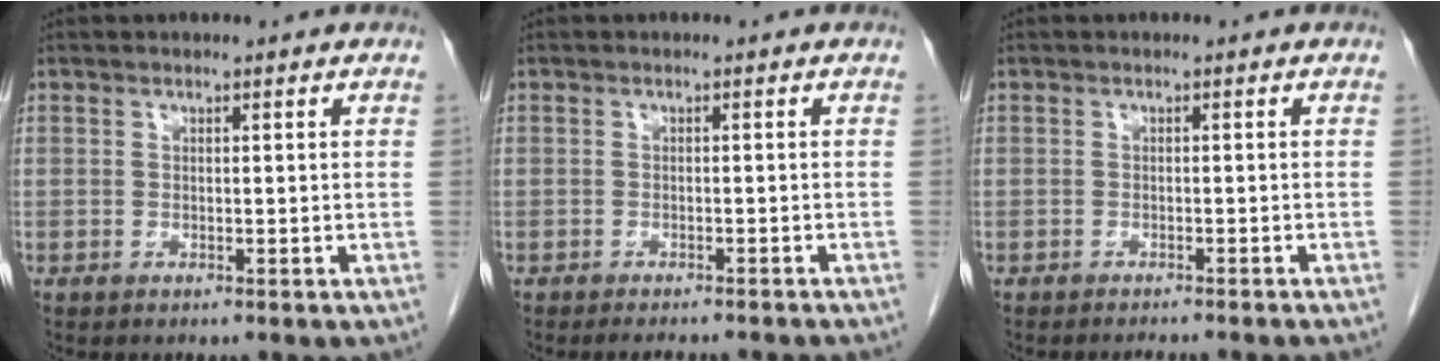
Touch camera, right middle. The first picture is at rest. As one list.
[{"total": 6.0, "force": [-5.5, 0.6, 2.4], "torque": [-0.025, -0.009, -0.066]}, {"total": 3.8, "force": [-3.4, -0.4, 1.5], "torque": [-0.014, -0.002, -0.045]}]